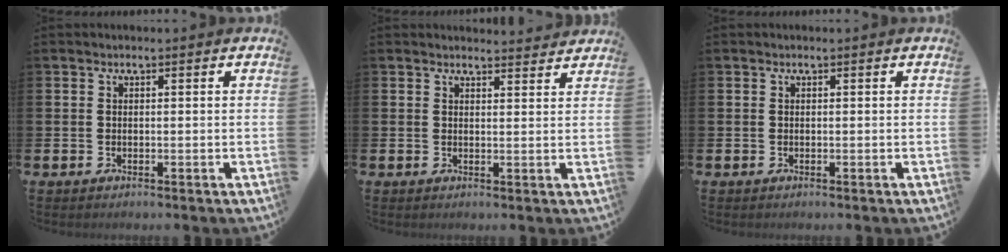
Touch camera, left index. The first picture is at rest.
{"total": 2.4, "force": [2.4, 0.3, 0.0], "torque": [0.005, -0.017, 0.042]}
{"total": 0.0}